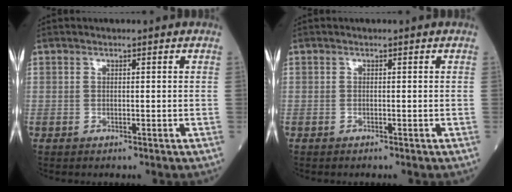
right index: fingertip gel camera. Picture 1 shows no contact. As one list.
[{"total": 0.0}]